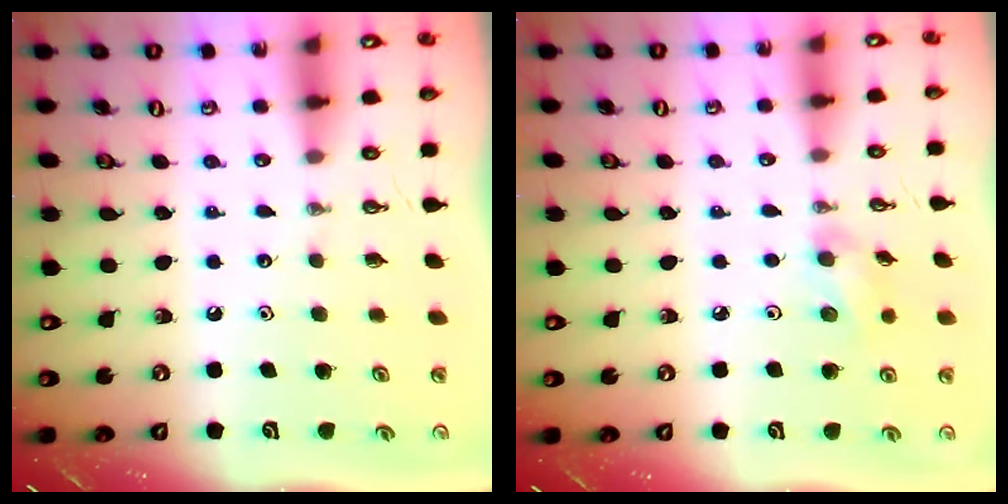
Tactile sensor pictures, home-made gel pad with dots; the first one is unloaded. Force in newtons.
{"total": 6.0, "press": 5.6, "slide": 2.4}